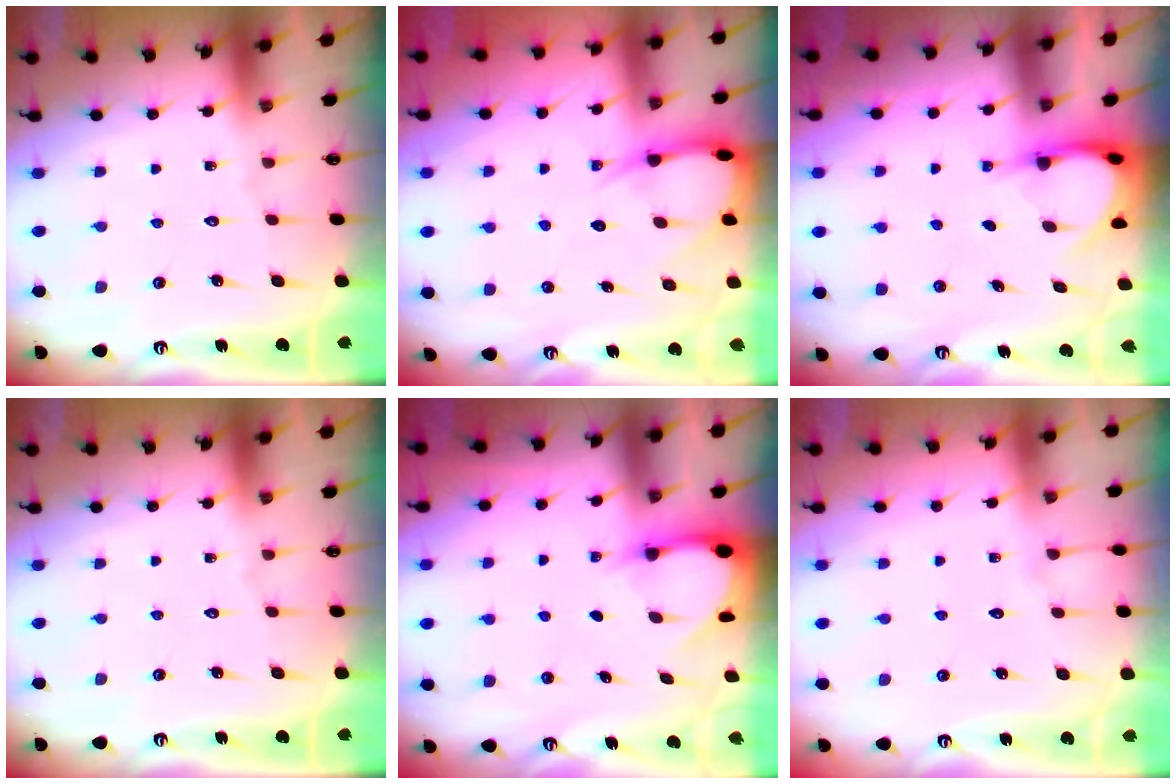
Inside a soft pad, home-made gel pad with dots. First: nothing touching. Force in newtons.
{"total": 7.1, "press": 7.1, "slide": 0.8}
{"total": 3.9, "press": 3.9, "slide": 0.4}
{"total": 0.0}
{"total": 3.0, "press": 3.0, "slide": 0.4}
{"total": 2.5, "press": 2.5, "slide": 0.4}